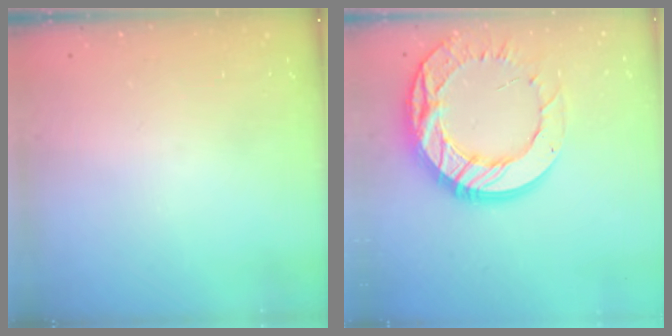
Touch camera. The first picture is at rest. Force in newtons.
{"total": 21.8, "press": 21.7, "slide": 1.9}